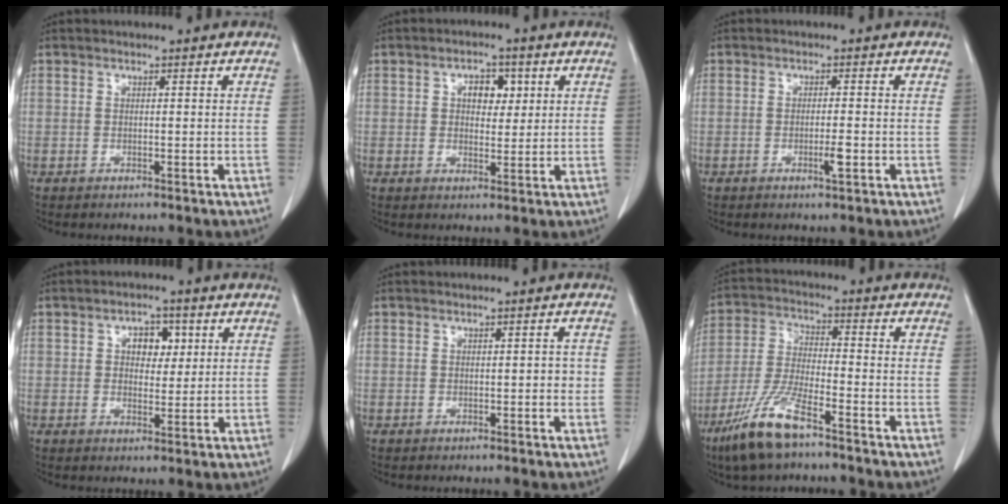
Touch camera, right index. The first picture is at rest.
{"total": 4.3, "force": [1.4, 2.6, 3.1], "torque": [-0.046, 0.010, 0.022]}
{"total": 2.3, "force": [-0.8, 0.0, 2.1], "torque": [-0.039, -0.004, -0.013]}
{"total": 4.5, "force": [1.4, 2.9, 3.2], "torque": [-0.044, 0.011, 0.022]}
{"total": 1.5, "force": [-0.2, 0.8, 1.2], "torque": [-0.012, 0.004, -0.002]}
{"total": 10.4, "force": [-6.9, 1.7, 7.6], "torque": [-0.165, -0.023, -0.135]}